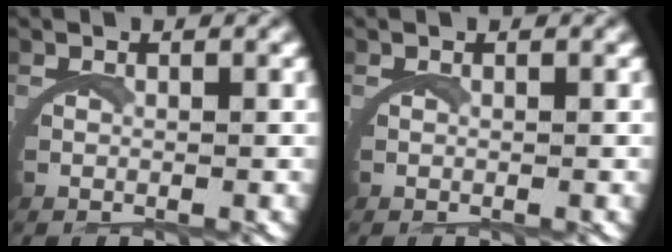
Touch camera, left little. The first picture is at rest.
{"total": 0.0}